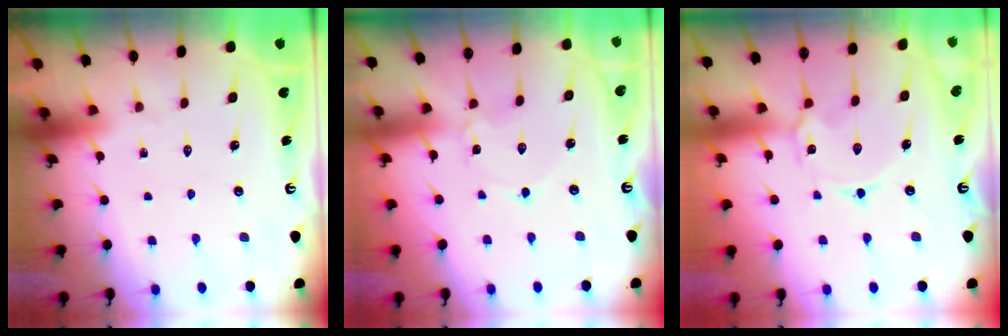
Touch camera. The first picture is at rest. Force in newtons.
{"total": 0.8, "press": 0.8, "slide": 0.1}
{"total": 2.5, "press": 2.4, "slide": 0.4}